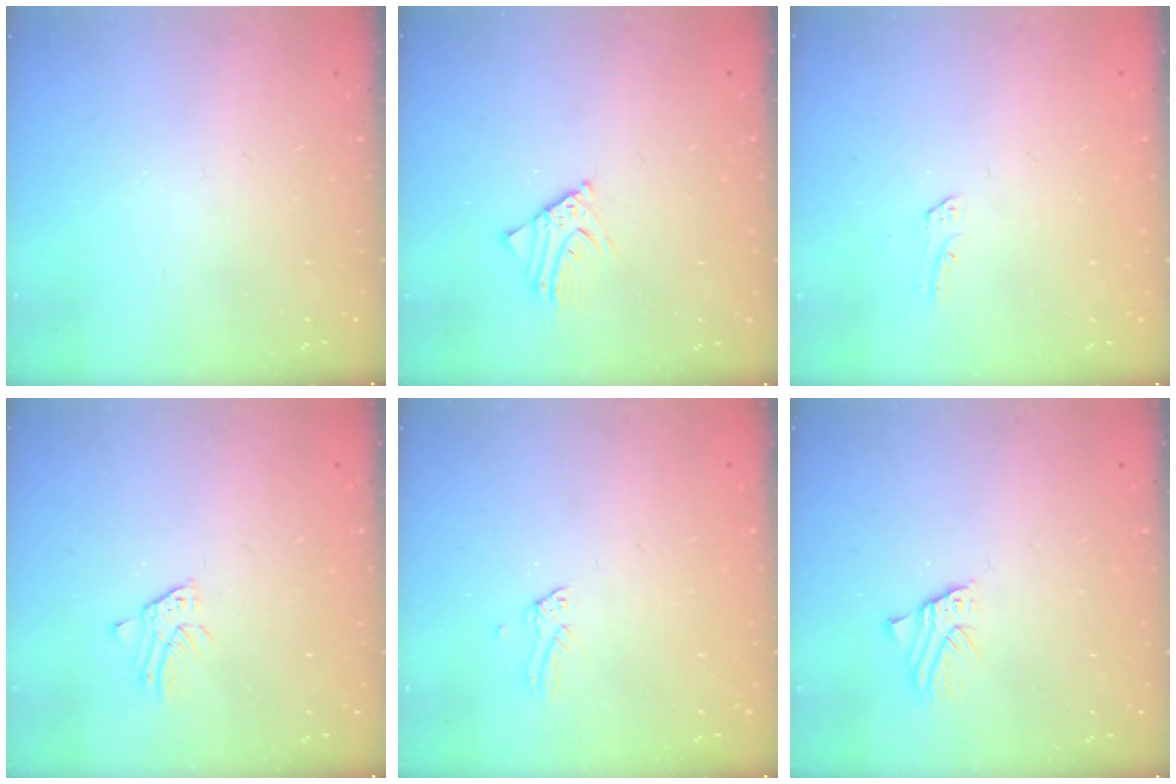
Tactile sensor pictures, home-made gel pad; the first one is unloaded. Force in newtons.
{"total": 3.4, "press": 3.4, "slide": 0.2}
{"total": 1.9, "press": 1.9, "slide": 0.1}
{"total": 1.5, "press": 1.5, "slide": 0.1}
{"total": 0.0}
{"total": 1.9, "press": 1.9, "slide": 0.2}